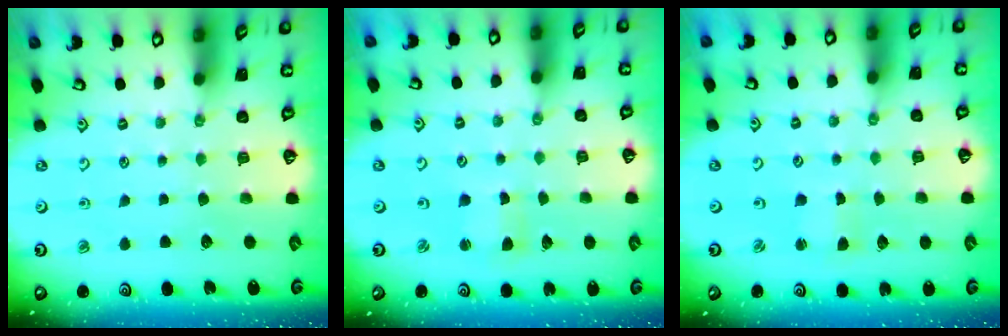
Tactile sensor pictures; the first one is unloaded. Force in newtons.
{"total": 2.2, "press": 2.2, "slide": 0.3}
{"total": 1.4, "press": 1.3, "slide": 0.3}